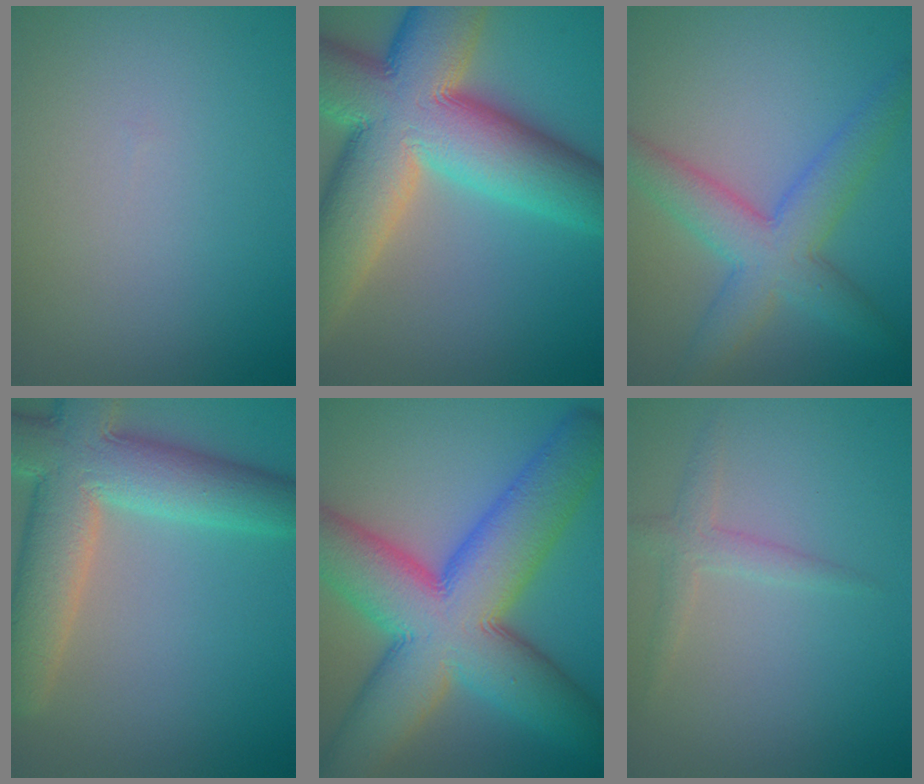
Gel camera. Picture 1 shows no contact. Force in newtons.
{"total": 17.3, "press": 17.3, "slide": 0.9}
{"total": 5.8, "press": 5.8, "slide": 0.2}
{"total": 10.2, "press": 10.1, "slide": 0.9}
{"total": 15.5, "press": 15.5, "slide": 0.6}
{"total": 1.8, "press": 1.8, "slide": 0.0}